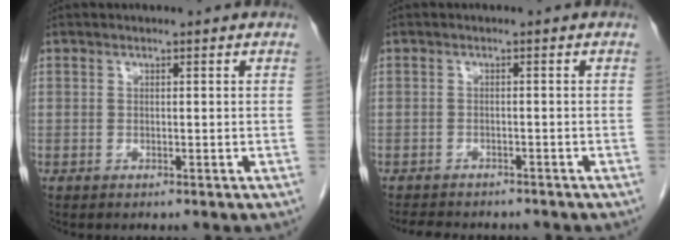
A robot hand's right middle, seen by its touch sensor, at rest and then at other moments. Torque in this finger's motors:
{"motor_torque": [0.03, -0.02, 0.00, 0.00]}